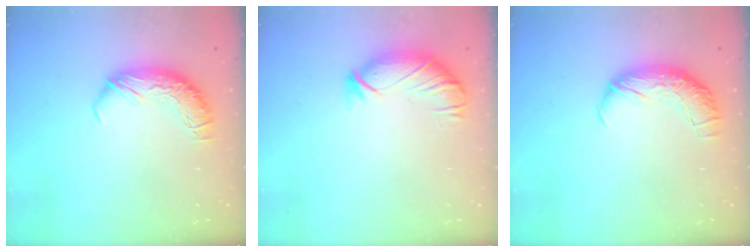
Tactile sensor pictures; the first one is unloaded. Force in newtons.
{"total": 3.4, "press": 3.0, "slide": 1.6}
{"total": 2.3, "press": 1.1, "slide": 2.1}